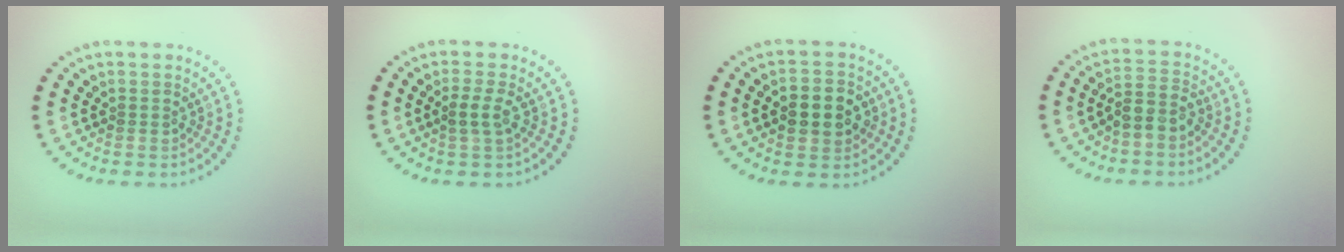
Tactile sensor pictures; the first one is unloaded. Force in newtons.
{"total": 1.9, "press": 1.8, "slide": 0.7}
{"total": 4.6, "press": 4.6, "slide": 0.3}
{"total": 2.4, "press": 2.1, "slide": 1.1}